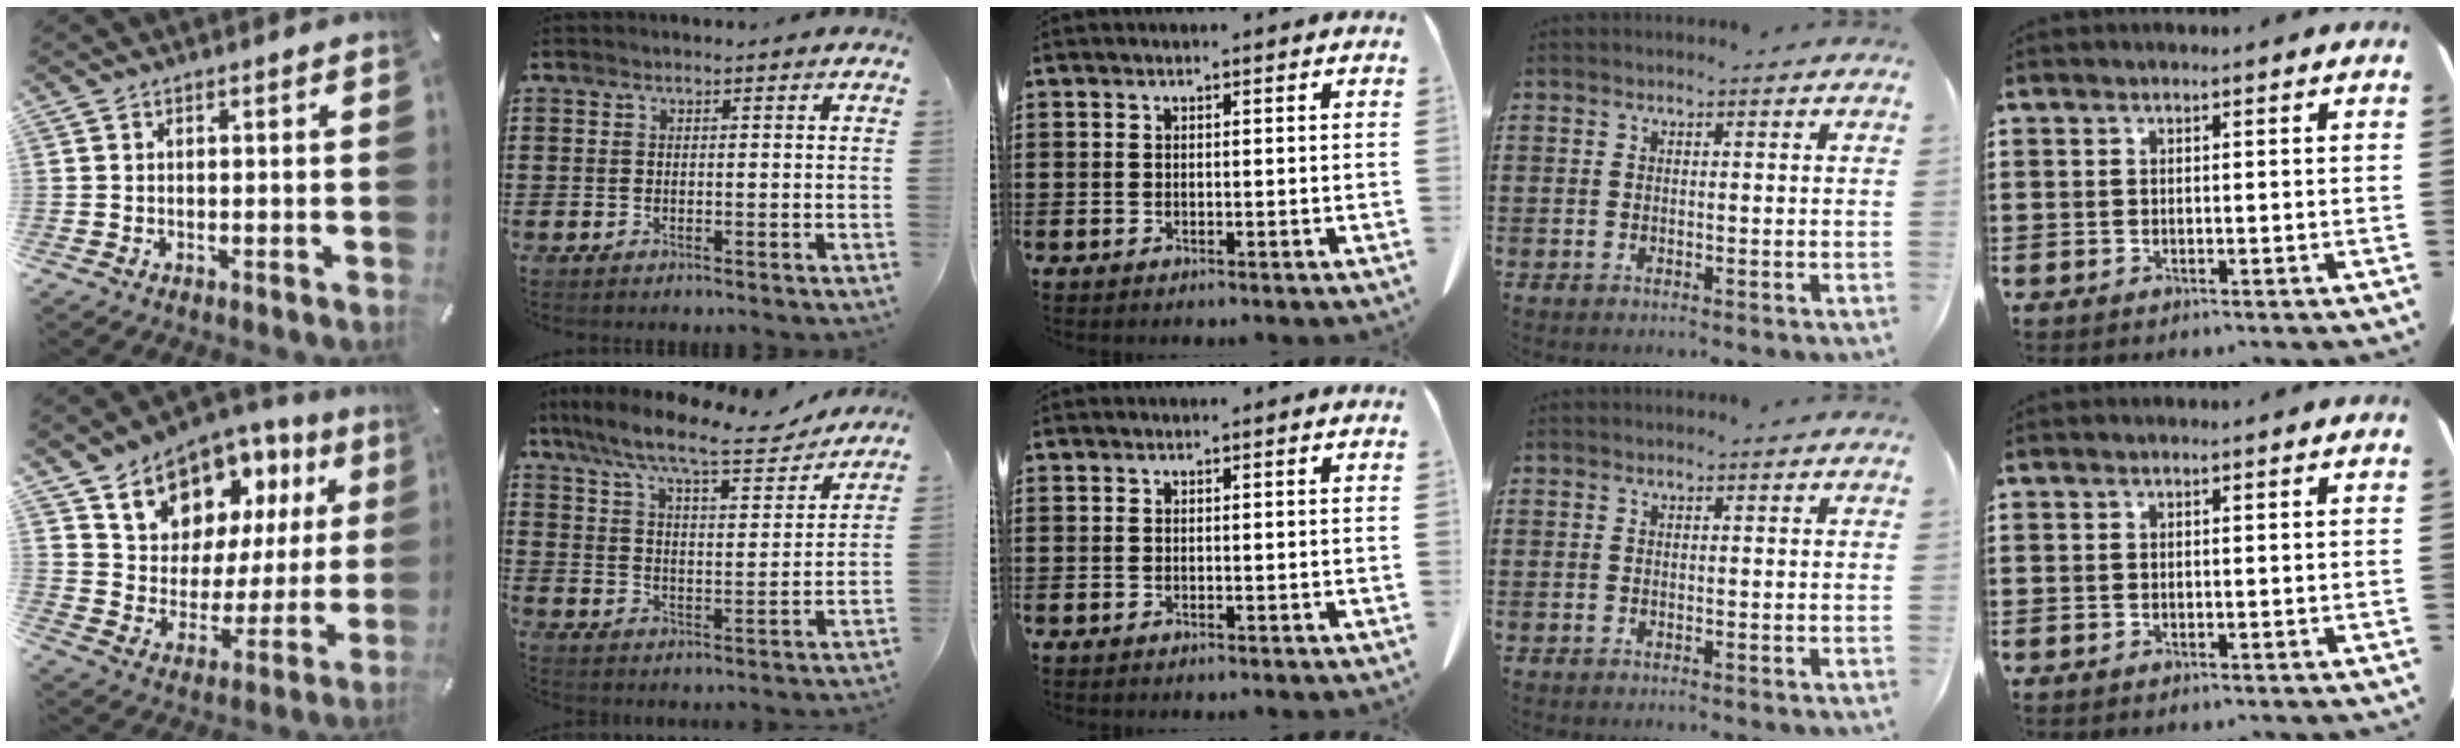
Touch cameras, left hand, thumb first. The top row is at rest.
{"thumb": {"total": 12.0, "force": [8.5, 8.3, 2.1], "torque": [-0.046, -0.079, 0.157]}, "index": {"total": 10.2, "force": [8.8, 0.8, 5.2], "torque": [-0.125, -0.047, 0.146]}}